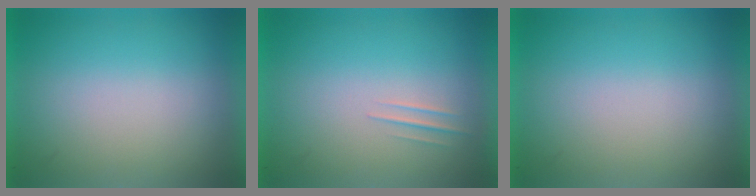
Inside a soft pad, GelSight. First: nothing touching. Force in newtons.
{"total": 1.2}
{"total": 0.0}